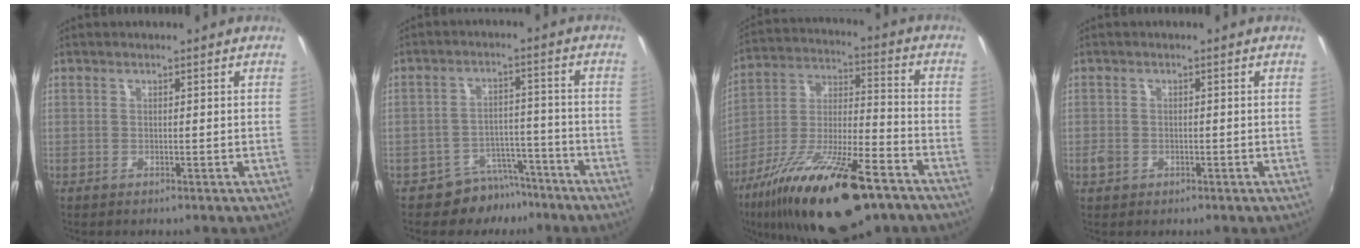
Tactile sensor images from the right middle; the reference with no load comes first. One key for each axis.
{"total": 7.6, "fx": -6.2, "fy": 4.3, "fz": 0.9, "tx": -0.017, "ty": 0.023, "tz": -0.083}
{"total": 24.4, "fx": -15.4, "fy": 7.4, "fz": 17.5, "tx": -0.315, "ty": -0.036, "tz": -0.254}
{"total": 2.3, "fx": -0.9, "fy": 1.8, "fz": 1.0, "tx": -0.019, "ty": -0.002, "tz": -0.018}